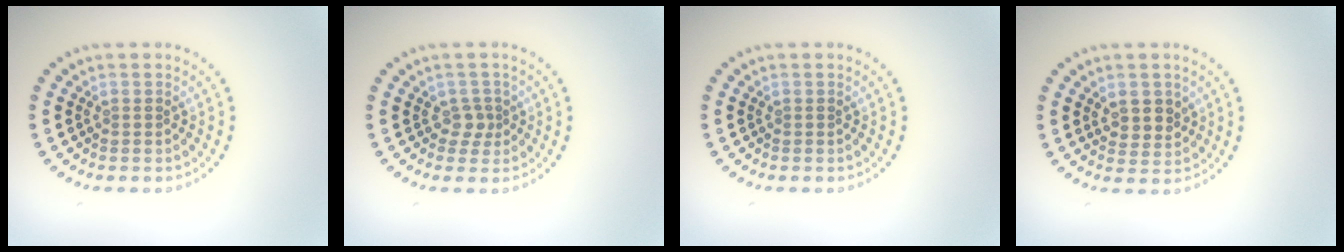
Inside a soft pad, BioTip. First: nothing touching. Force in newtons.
{"total": 1.3, "press": 1.1, "slide": 0.8}
{"total": 0.0}
{"total": 2.4, "press": 2.2, "slide": 0.9}